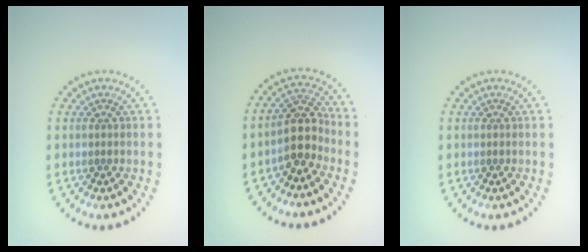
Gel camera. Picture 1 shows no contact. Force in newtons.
{"total": 3.4, "press": 2.8, "slide": 2.0}
{"total": 0.0}